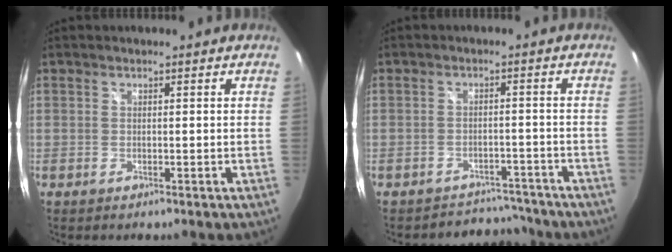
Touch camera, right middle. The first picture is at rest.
{"total": 7.3, "force": [-6.8, 2.7, 0.2], "torque": [-0.007, 0.015, -0.089]}